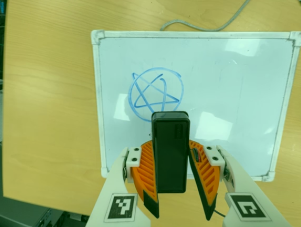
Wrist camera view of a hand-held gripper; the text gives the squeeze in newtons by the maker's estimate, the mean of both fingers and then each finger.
{"total": 5.3, "left": 4.6, "right": 6.0}